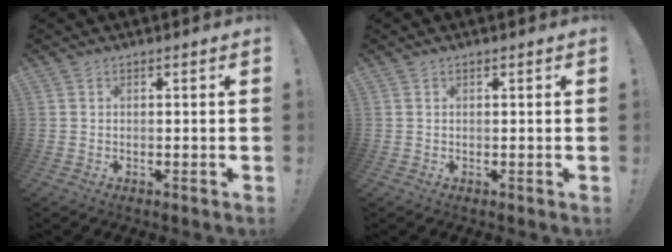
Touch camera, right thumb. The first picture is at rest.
{"total": 0.0}